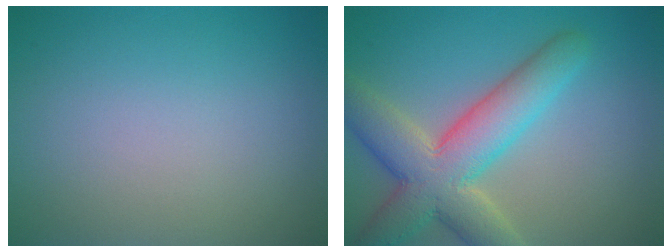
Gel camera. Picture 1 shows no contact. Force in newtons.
{"total": 8.2, "press": 8.1, "slide": 0.8}